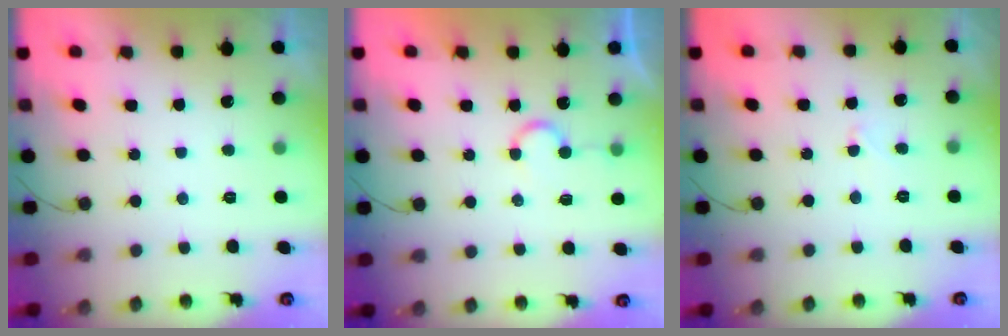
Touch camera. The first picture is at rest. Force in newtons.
{"total": 5.4, "press": 5.3, "slide": 0.6}
{"total": 2.0, "press": 2.0, "slide": 0.2}